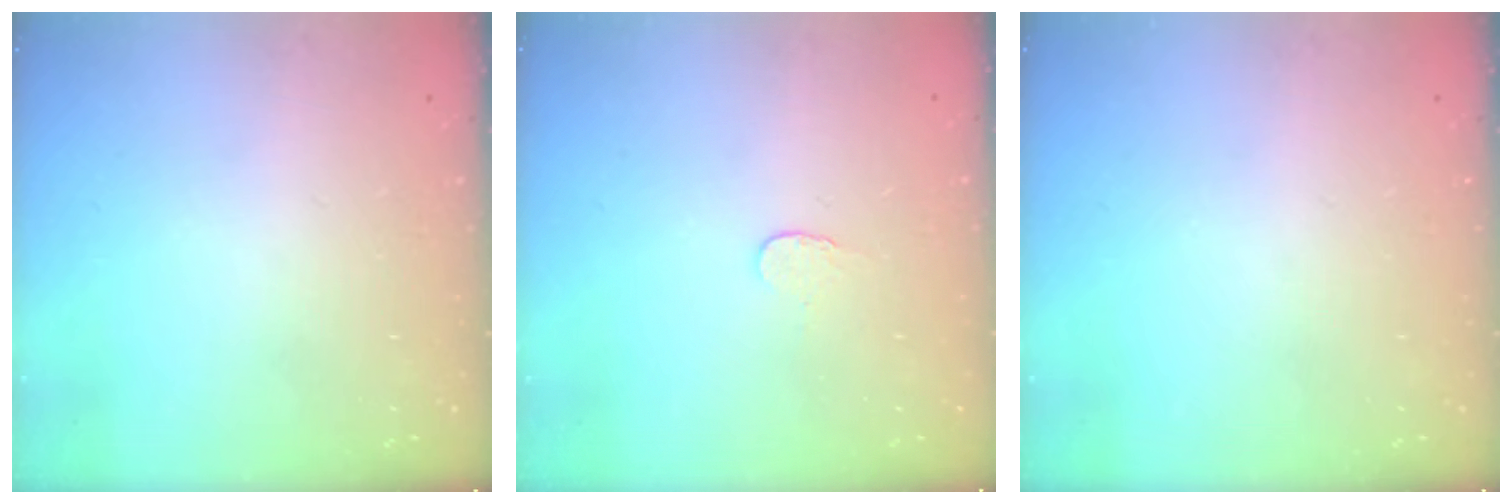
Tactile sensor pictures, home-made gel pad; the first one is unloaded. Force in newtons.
{"total": 3.4, "press": 3.4, "slide": 0.3}
{"total": 0.0}